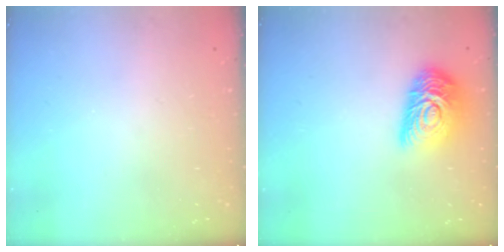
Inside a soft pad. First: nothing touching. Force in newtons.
{"total": 14.6, "press": 14.6, "slide": 0.8}